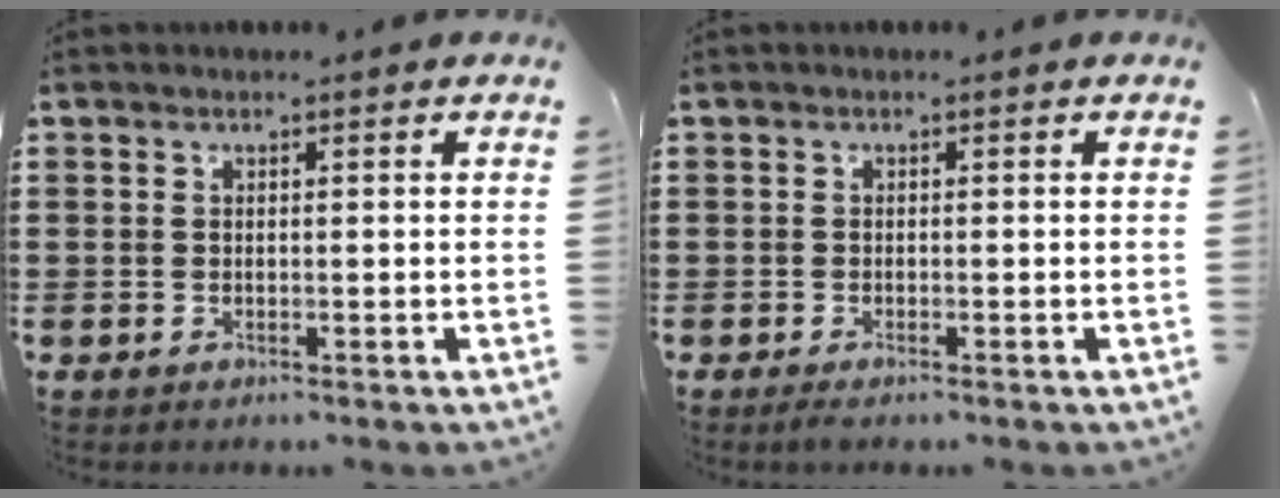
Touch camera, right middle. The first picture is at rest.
{"total": 0.7, "force": [-0.5, 0.1, 0.5], "torque": [-0.009, -0.005, -0.008]}